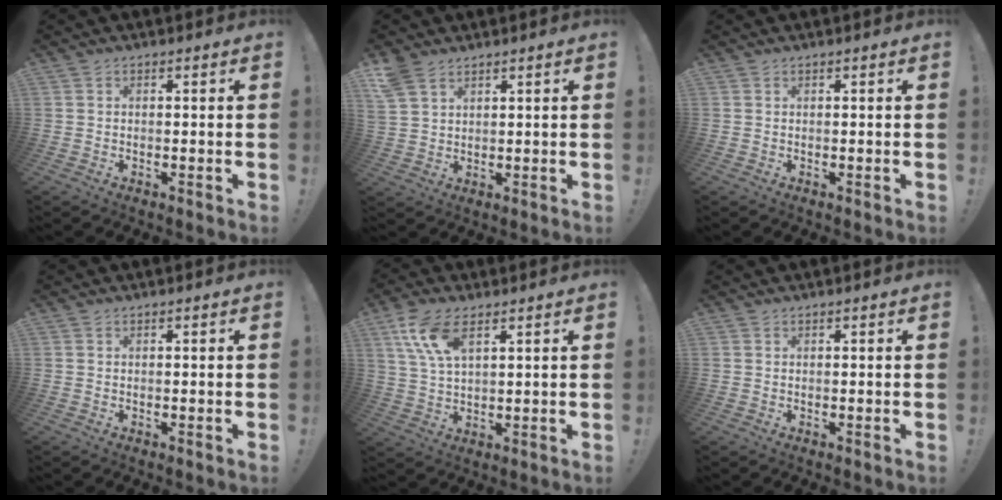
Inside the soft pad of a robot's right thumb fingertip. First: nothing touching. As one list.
[{"total": 6.0, "force": [4.1, 3.5, 2.6], "torque": [-0.053, -0.011, 0.084]}, {"total": 0.0}, {"total": 0.0}, {"total": 10.0, "force": [5.3, 4.6, 7.2], "torque": [-0.136, -0.014, 0.099]}, {"total": 0.0}]